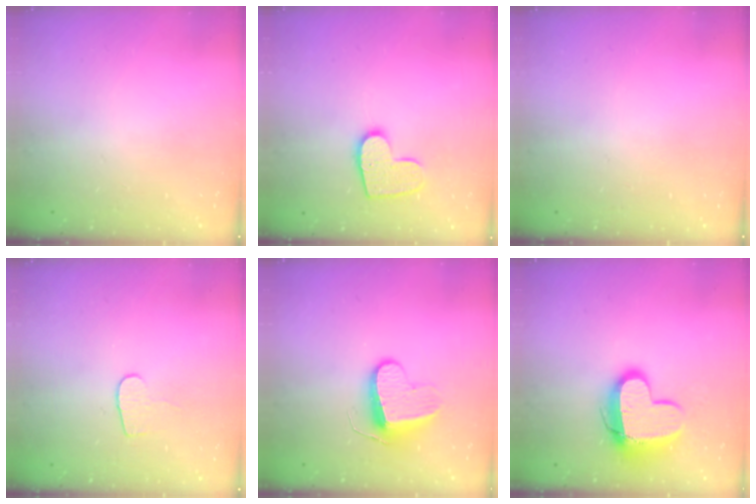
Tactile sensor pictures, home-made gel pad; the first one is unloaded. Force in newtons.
{"total": 11.3, "press": 11.3, "slide": 0.7}
{"total": 0.0}
{"total": 5.4, "press": 5.4, "slide": 0.6}
{"total": 9.2, "press": 9.2, "slide": 0.4}
{"total": 13.1, "press": 13.0, "slide": 1.1}